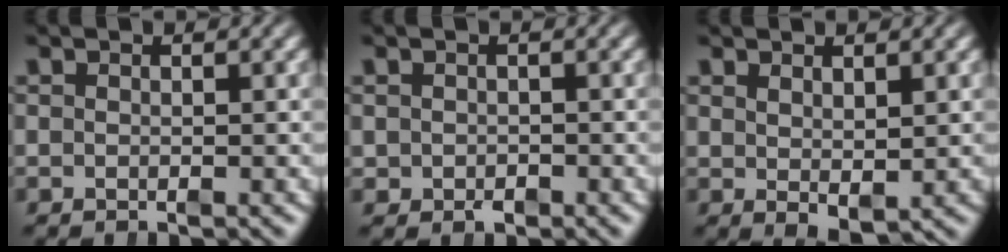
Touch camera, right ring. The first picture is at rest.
{"total": 1.1, "force": [-0.5, 0.8, 0.4], "torque": [-0.008, -0.015, 0.002]}
{"total": 1.7, "force": [0.1, -0.1, 1.7], "torque": [-0.012, -0.014, 0.018]}